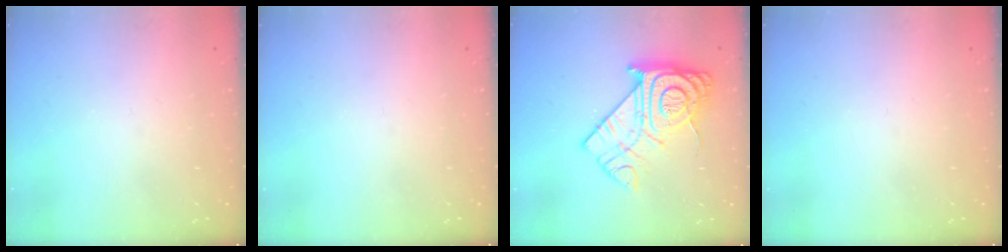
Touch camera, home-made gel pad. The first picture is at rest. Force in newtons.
{"total": 0.0}
{"total": 20.2, "press": 20.1, "slide": 1.5}
{"total": 0.0}